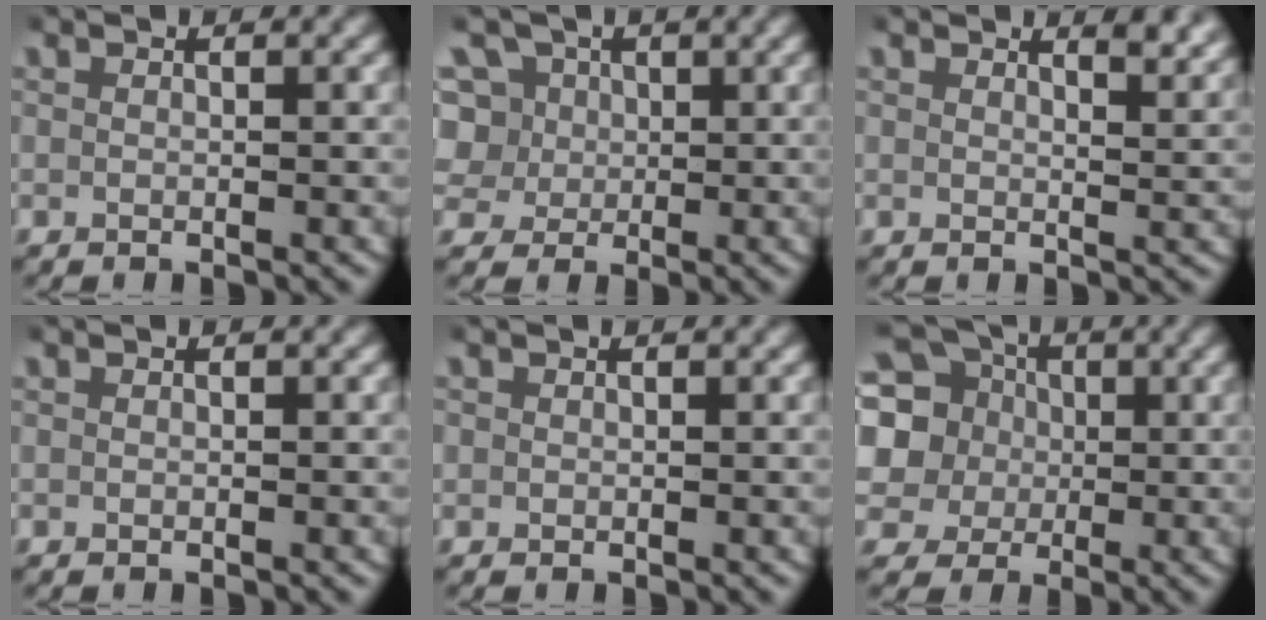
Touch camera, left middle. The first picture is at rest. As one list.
[{"total": 9.7, "force": [1.1, 8.9, 3.9], "torque": [-0.113, -0.023, 0.020]}, {"total": 2.4, "force": [2.2, 0.3, 0.8], "torque": [-0.007, -0.007, 0.037]}, {"total": 0.0}, {"total": 0.7, "force": [0.3, 0.7, 0.1], "torque": [-0.006, -0.003, 0.005]}, {"total": 13.9, "force": [2.3, 12.5, 5.7], "torque": [-0.145, -0.022, 0.028]}]